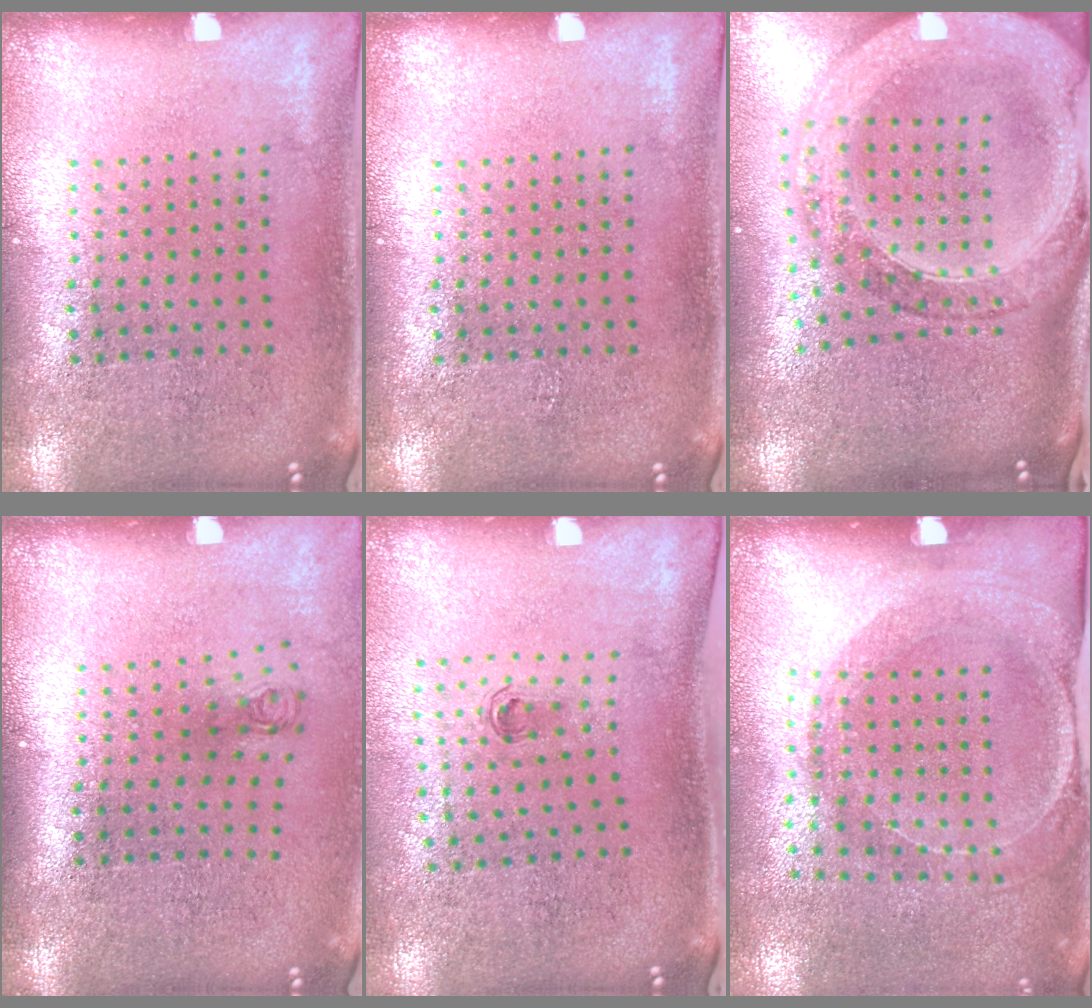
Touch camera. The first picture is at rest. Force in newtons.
{"total": 0.0}
{"total": 2.8, "press": 2.3, "slide": 1.6}
{"total": 0.8, "press": 0.4, "slide": 0.7}
{"total": 0.6, "press": 0.3, "slide": 0.5}
{"total": 1.6, "press": 1.5, "slide": 0.6}